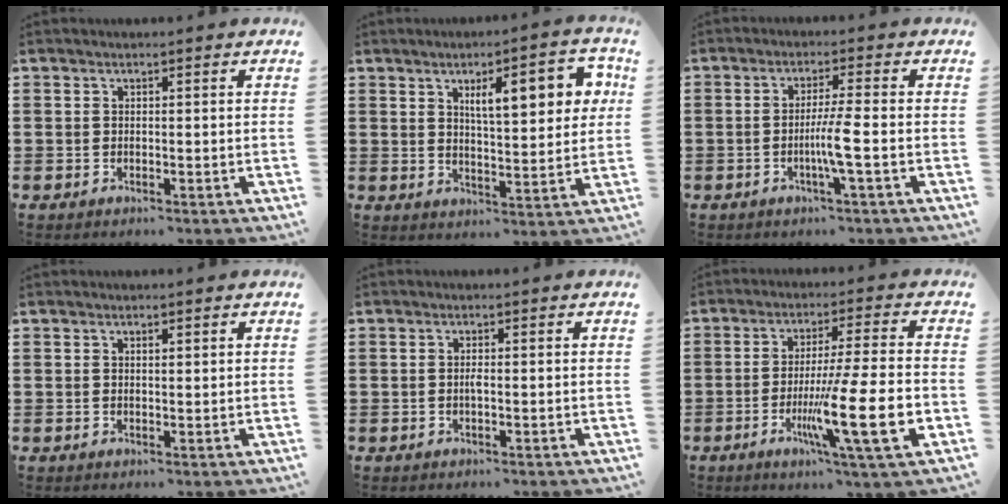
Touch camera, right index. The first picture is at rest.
{"total": 8.9, "force": [3.5, 2.8, 7.7], "torque": [-0.115, -0.004, 0.049]}
{"total": 4.5, "force": [-1.2, -0.6, 4.3], "torque": [-0.083, -0.012, -0.027]}
{"total": 0.5, "force": [0.3, 0.2, 0.4], "torque": [-0.008, 0.003, 0.005]}
{"total": 1.0, "force": [-0.3, 0.0, 1.0], "torque": [-0.027, -0.007, -0.007]}
{"total": 13.7, "force": [-4.1, 0.9, 13.0], "torque": [-0.232, -0.016, -0.075]}